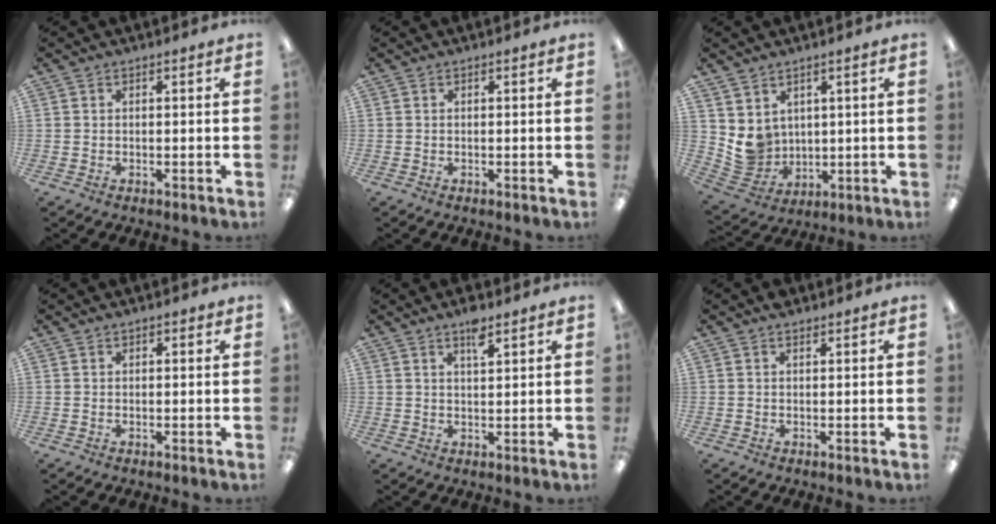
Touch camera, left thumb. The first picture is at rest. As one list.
[{"total": 0.0}, {"total": 7.0, "force": [3.3, 6.1, 1.1], "torque": [-0.046, -0.025, 0.074]}, {"total": 0.7, "force": [0.4, 0.4, 0.4], "torque": [-0.007, 0.003, 0.007]}, {"total": 4.2, "force": [3.0, 1.0, 2.7], "torque": [-0.045, -0.011, 0.050]}, {"total": 1.1, "force": [0.9, 0.4, 0.4], "torque": [-0.010, 0.000, 0.018]}]